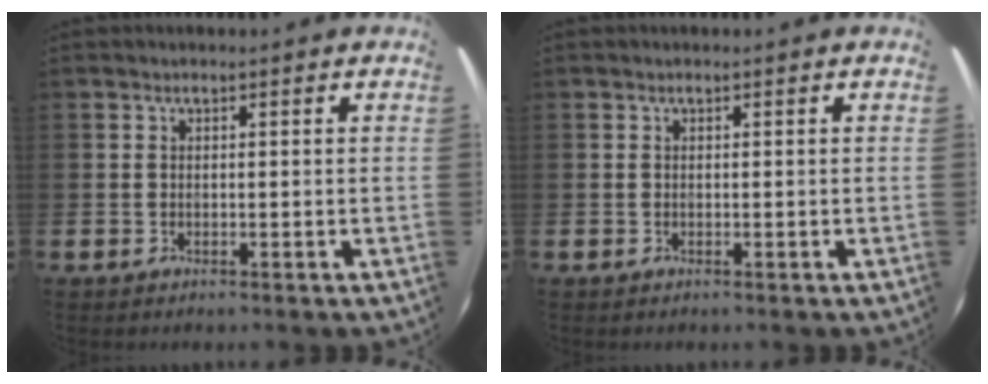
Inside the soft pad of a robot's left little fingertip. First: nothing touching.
{"total": 0.0}